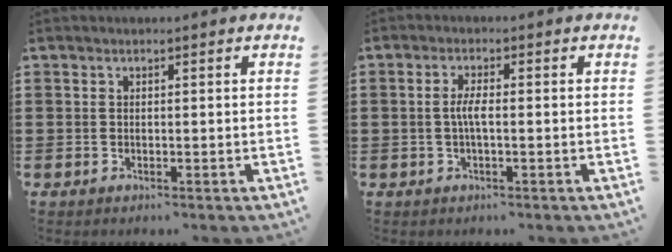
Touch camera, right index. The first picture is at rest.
{"total": 2.9, "force": [-0.5, 0.6, 2.8], "torque": [-0.057, -0.002, -0.012]}